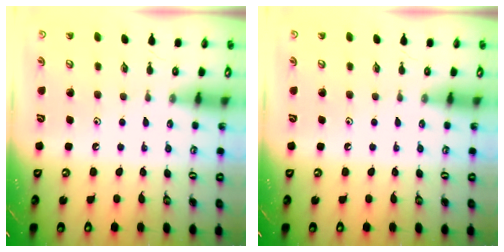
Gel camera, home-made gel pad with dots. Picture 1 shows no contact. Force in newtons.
{"total": 0.0}